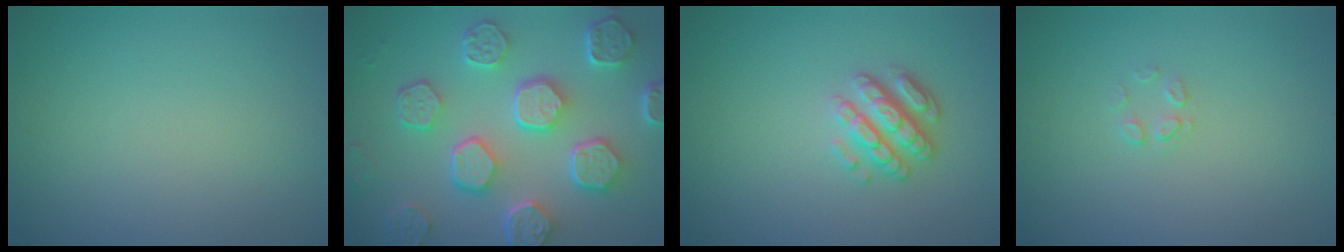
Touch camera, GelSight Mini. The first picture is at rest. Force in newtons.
{"total": 7.9, "press": 6.0, "slide": 5.2}
{"total": 2.9, "press": 2.4, "slide": 1.7}
{"total": 0.7, "press": 0.4, "slide": 0.6}